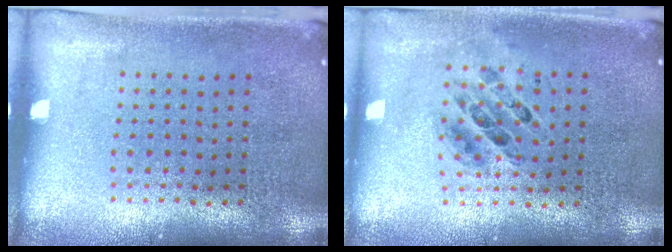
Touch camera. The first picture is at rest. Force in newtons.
{"total": 0.7, "press": 0.7, "slide": 0.1}